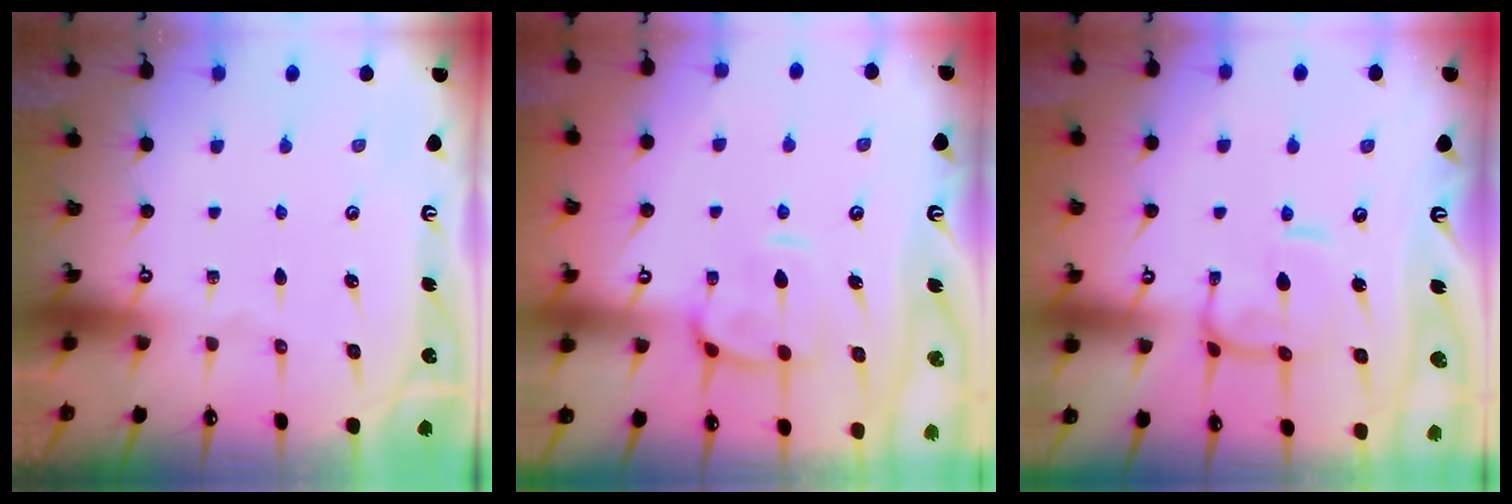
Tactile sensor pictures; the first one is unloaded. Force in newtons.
{"total": 5.8, "press": 5.6, "slide": 1.5}
{"total": 3.7, "press": 3.7, "slide": 0.5}